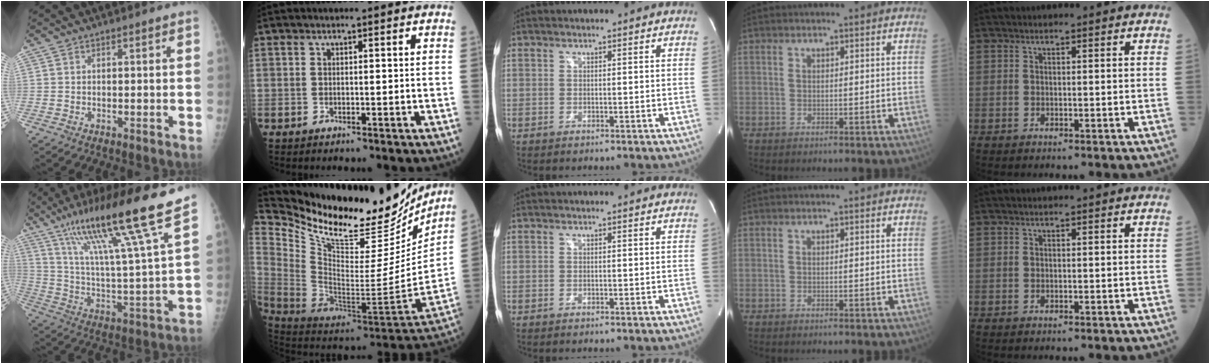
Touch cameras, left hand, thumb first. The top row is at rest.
{"thumb": {"total": 21.5, "force": [15.0, 0.0, 15.4], "torque": [-0.237, -0.065, 0.258]}, "index": {"total": 29.5, "force": [25.1, 7.1, 13.7], "torque": [-0.249, -0.058, 0.383]}}